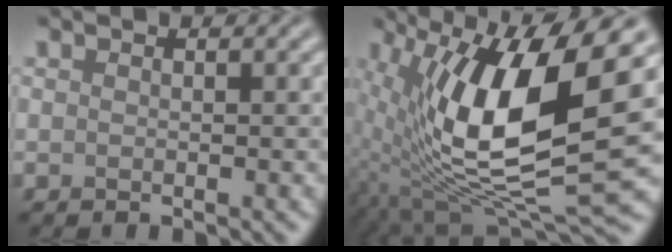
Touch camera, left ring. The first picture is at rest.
{"total": 13.6, "force": [2.1, 4.5, 12.7], "torque": [-0.236, -0.018, 0.038]}